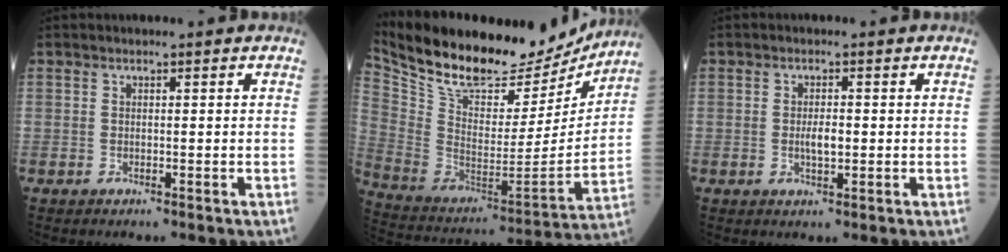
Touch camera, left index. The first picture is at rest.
{"total": 25.0, "force": [21.5, 8.0, 9.9], "torque": [-0.195, -0.013, 0.330]}
{"total": 2.3, "force": [-0.6, 0.9, 2.0], "torque": [-0.041, -0.004, -0.010]}